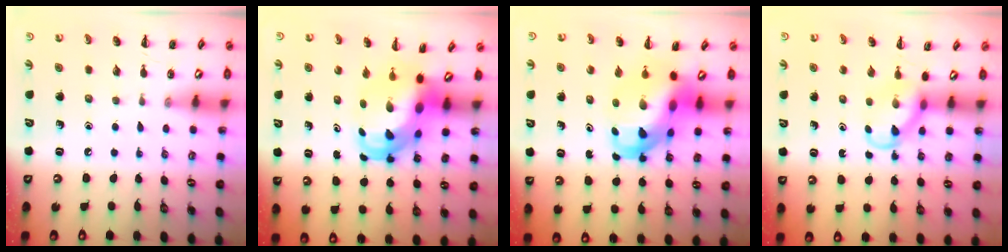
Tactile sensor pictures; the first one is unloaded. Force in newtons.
{"total": 7.2, "press": 6.9, "slide": 1.9}
{"total": 11.7, "press": 11.2, "slide": 3.3}
{"total": 3.8, "press": 3.6, "slide": 1.2}